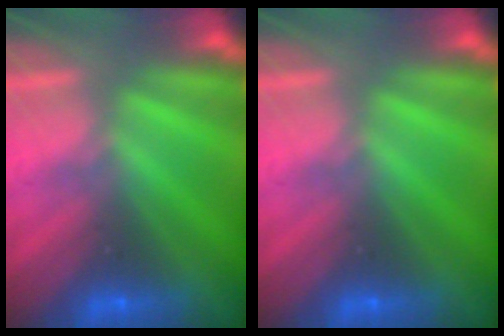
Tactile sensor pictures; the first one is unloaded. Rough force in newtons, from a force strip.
{"total": 0.0}